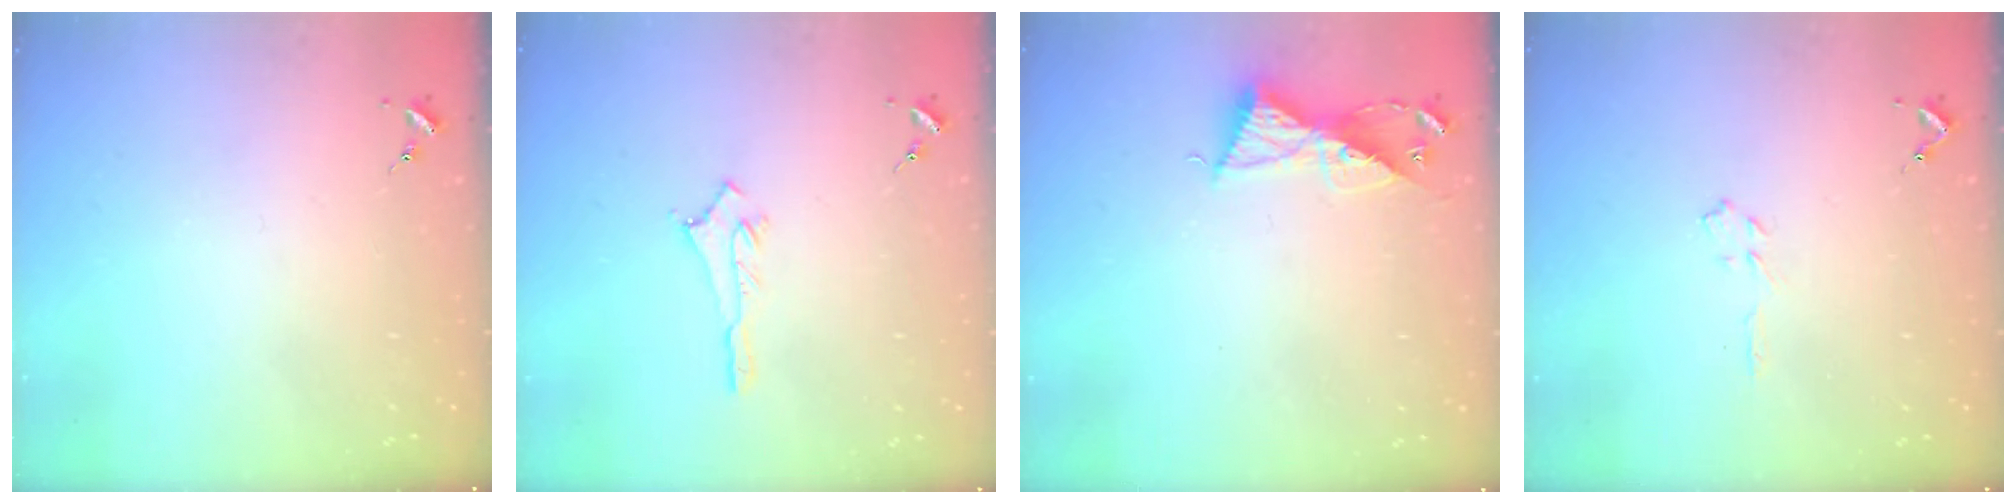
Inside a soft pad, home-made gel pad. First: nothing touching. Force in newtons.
{"total": 2.9, "press": 2.9, "slide": 0.2}
{"total": 8.8, "press": 8.7, "slide": 0.5}
{"total": 3.2, "press": 3.1, "slide": 0.4}